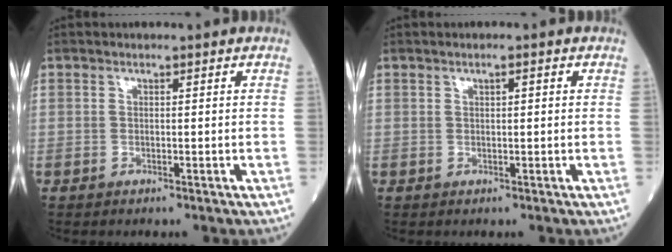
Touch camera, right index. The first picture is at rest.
{"total": 1.1, "force": [0.4, 0.2, 1.0], "torque": [-0.019, 0.003, 0.007]}